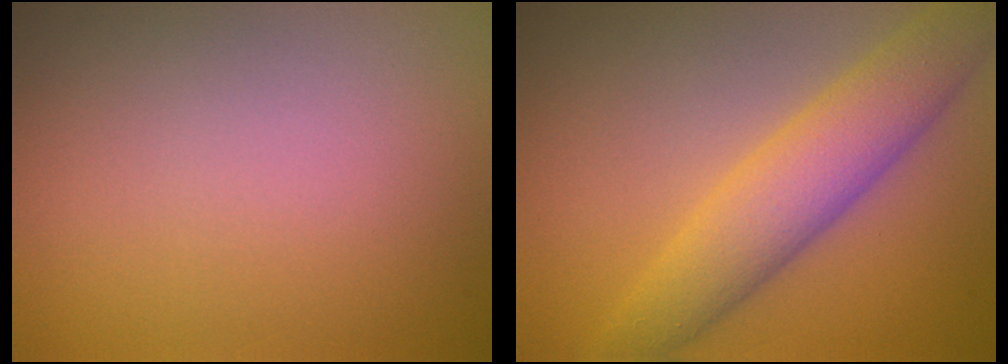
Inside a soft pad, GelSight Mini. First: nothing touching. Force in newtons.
{"total": 5.6, "press": 5.6, "slide": 0.1}